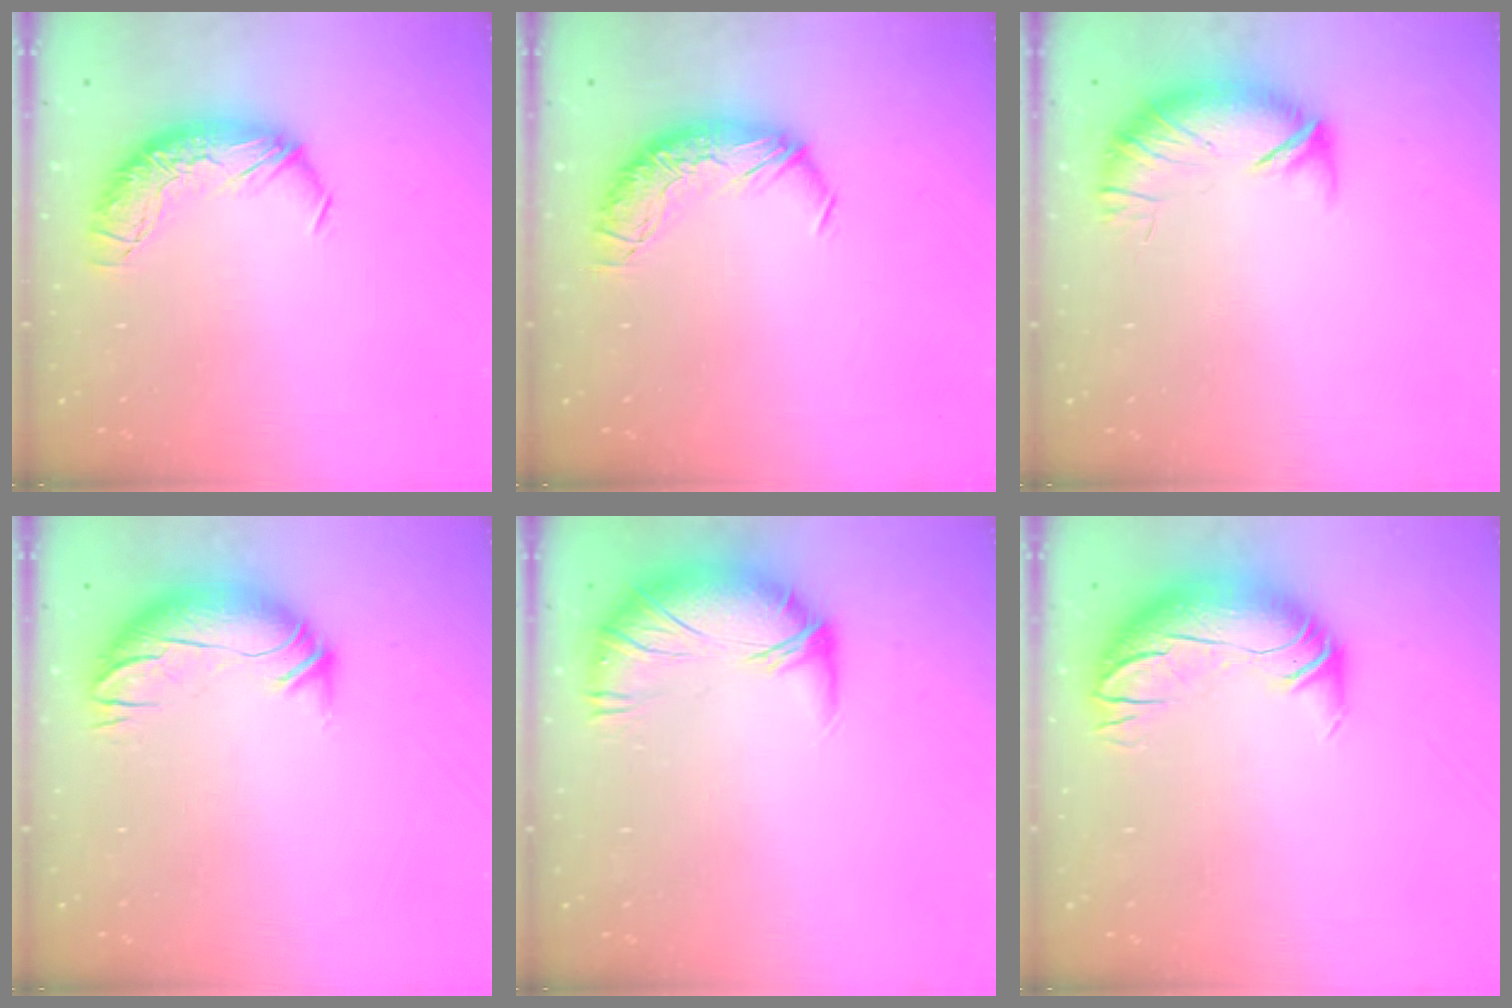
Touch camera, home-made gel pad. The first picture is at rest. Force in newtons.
{"total": 0.0}
{"total": 5.0, "press": 4.5, "slide": 2.1}
{"total": 3.7, "press": 2.6, "slide": 2.6}
{"total": 4.4, "press": 4.0, "slide": 1.8}
{"total": 3.0, "press": 0.4, "slide": 2.9}